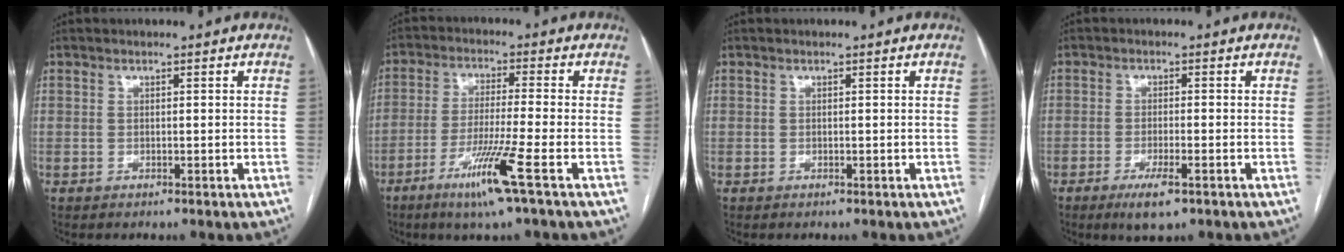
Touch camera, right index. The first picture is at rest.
{"total": 9.3, "force": [-4.7, -1.3, 7.9], "torque": [-0.148, -0.023, -0.090]}
{"total": 0.0}
{"total": 4.6, "force": [-2.5, 0.8, 3.7], "torque": [-0.068, -0.008, -0.038]}